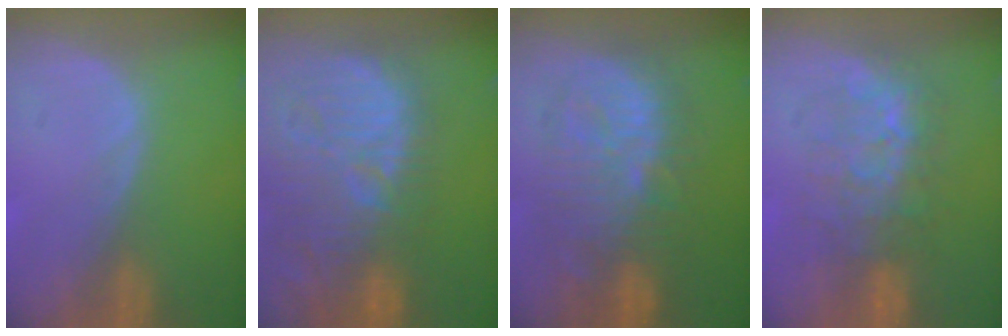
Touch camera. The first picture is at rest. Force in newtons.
{"total": 14.7, "press": 13.0, "slide": 6.8}
{"total": 10.6, "press": 10.6, "slide": 0.3}
{"total": 7.8, "press": 7.6, "slide": 1.5}